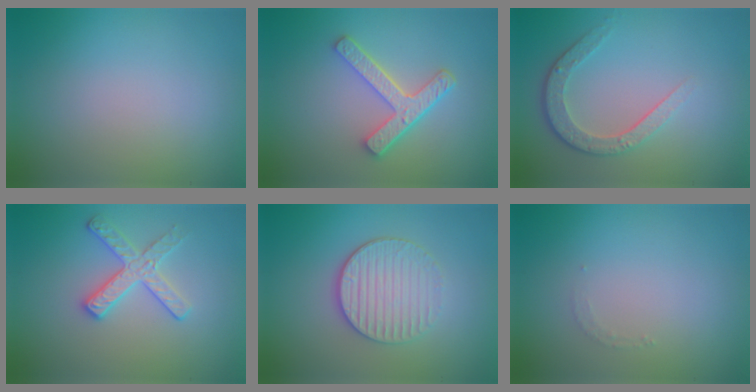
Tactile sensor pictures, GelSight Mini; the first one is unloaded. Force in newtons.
{"total": 4.3, "press": 3.3, "slide": 2.7}
{"total": 3.6, "press": 2.8, "slide": 2.2}
{"total": 2.8, "press": 2.7, "slide": 0.5}
{"total": 3.9, "press": 3.4, "slide": 1.9}
{"total": 0.8, "press": 0.8, "slide": 0.1}